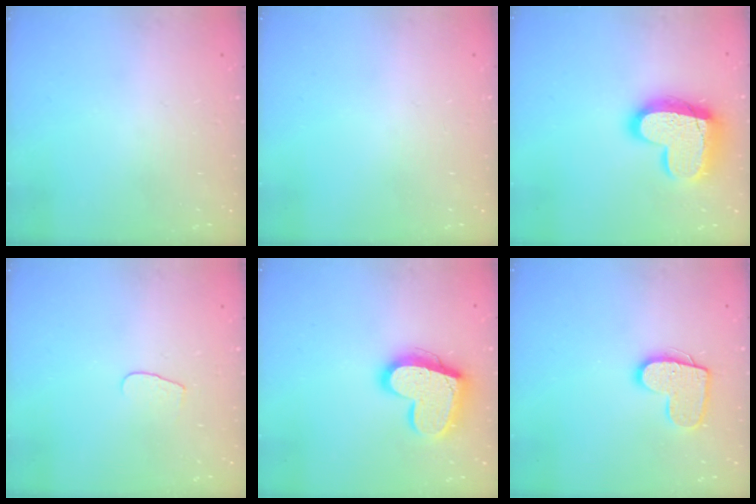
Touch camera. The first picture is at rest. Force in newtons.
{"total": 0.0}
{"total": 17.6, "press": 17.6, "slide": 1.5}
{"total": 4.2, "press": 4.2, "slide": 0.4}
{"total": 17.0, "press": 16.9, "slide": 1.4}
{"total": 11.8, "press": 11.8, "slide": 0.6}